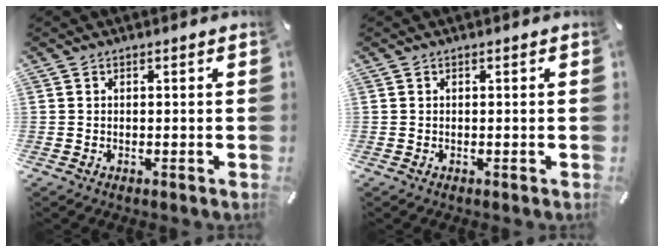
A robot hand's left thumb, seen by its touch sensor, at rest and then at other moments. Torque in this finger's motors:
{"motor_torque": [-0.13, -0.05, -0.10, 0.01, -0.02]}